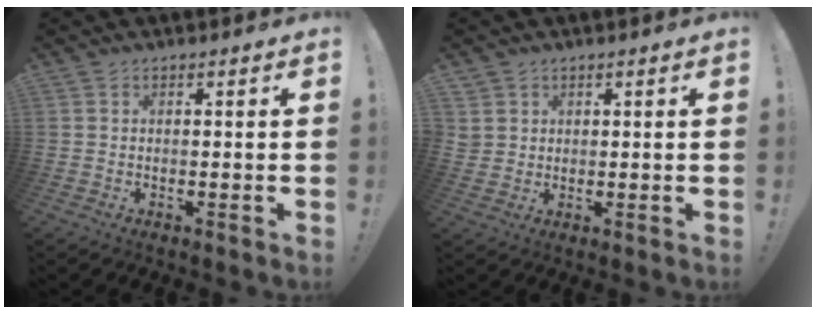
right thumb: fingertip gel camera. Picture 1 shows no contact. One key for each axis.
{"total": 2.7, "fx": 1.5, "fy": 2.2, "fz": 0.4, "tx": 0.000, "ty": -0.008, "tz": 0.027}